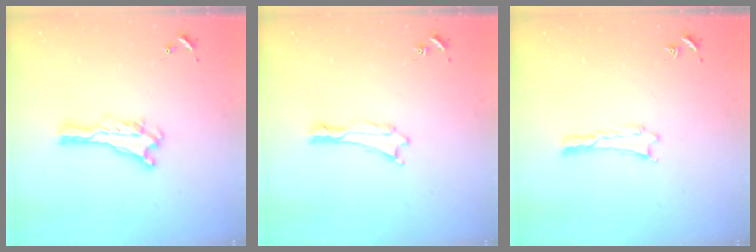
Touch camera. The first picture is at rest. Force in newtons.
{"total": 0.0}
{"total": 0.0}